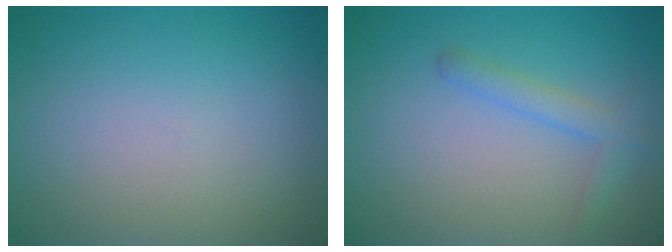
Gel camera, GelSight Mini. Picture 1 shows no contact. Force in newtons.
{"total": 2.0, "press": 2.0, "slide": 0.2}